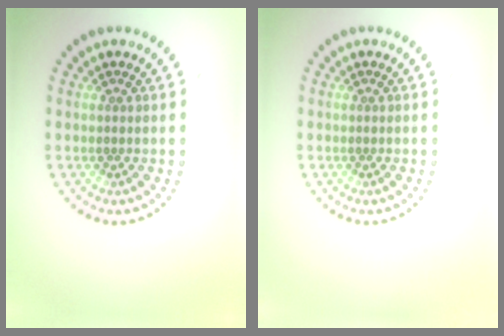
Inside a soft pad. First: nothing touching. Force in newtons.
{"total": 0.0}